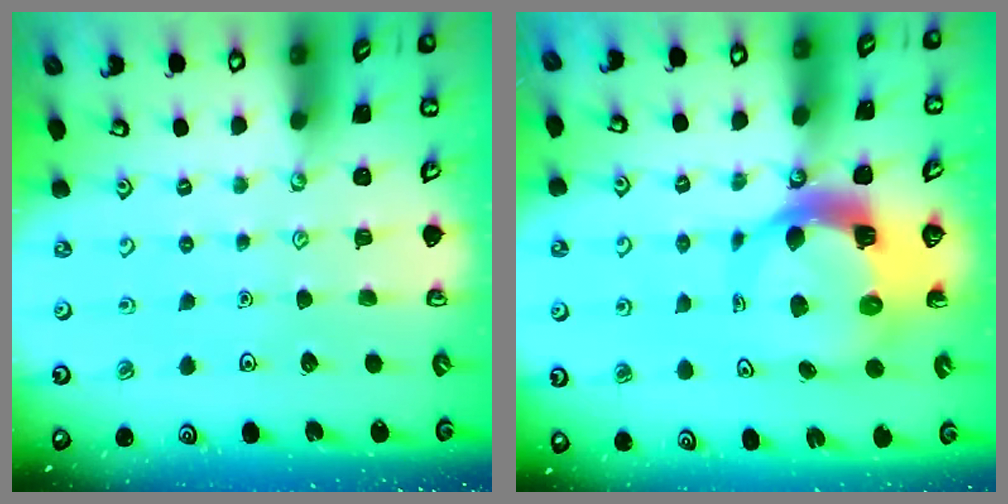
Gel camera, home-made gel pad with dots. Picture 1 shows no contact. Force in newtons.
{"total": 8.8, "press": 8.7, "slide": 1.1}